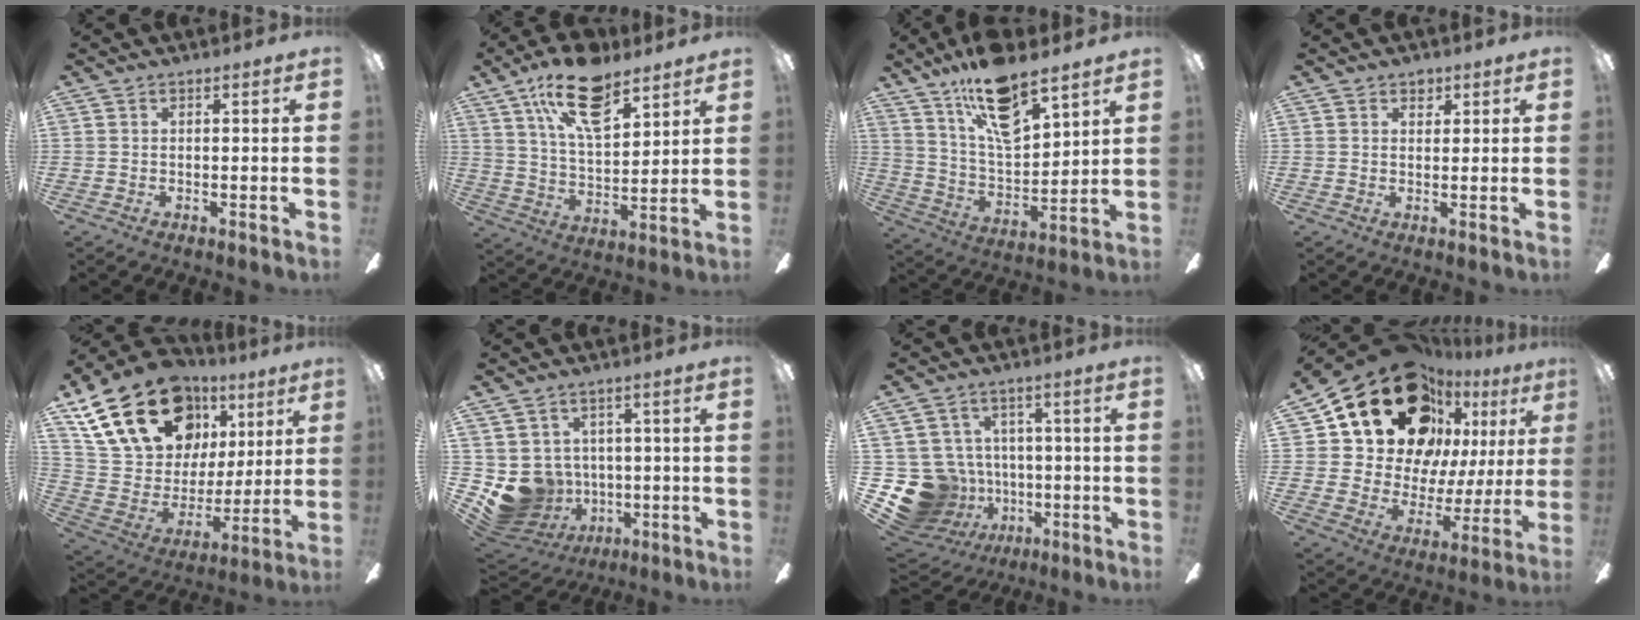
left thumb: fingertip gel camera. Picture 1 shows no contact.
{"total": 17.6, "force": [11.1, 7.8, 11.1], "torque": [-0.195, -0.039, 0.193]}
{"total": 17.6, "force": [12.4, 6.6, 10.5], "torque": [-0.194, -0.062, 0.216]}
{"total": 2.4, "force": [1.5, 1.6, 0.8], "torque": [0.006, -0.005, 0.022]}
{"total": 25.9, "force": [14.1, 16.3, 14.3], "torque": [-0.265, -0.058, 0.271]}
{"total": 9.4, "force": [-1.7, 8.9, 2.7], "torque": [-0.094, -0.001, -0.020]}
{"total": 16.0, "force": [-3.5, 14.5, 5.6], "torque": [-0.144, 0.012, -0.034]}
{"total": 23.1, "force": [14.9, 14.0, 10.9], "torque": [-0.186, -0.089, 0.285]}